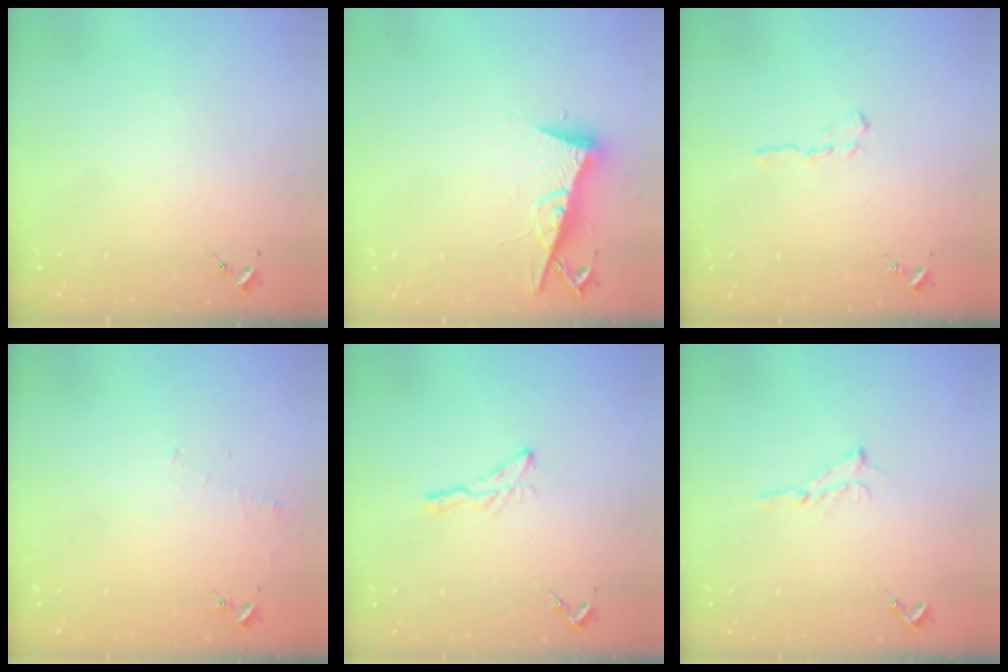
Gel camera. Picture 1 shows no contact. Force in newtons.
{"total": 9.1, "press": 9.1, "slide": 1.2}
{"total": 4.5, "press": 4.5, "slide": 0.7}
{"total": 4.5, "press": 4.5, "slide": 0.5}
{"total": 6.1, "press": 6.1, "slide": 0.3}
{"total": 7.9, "press": 7.9, "slide": 0.9}